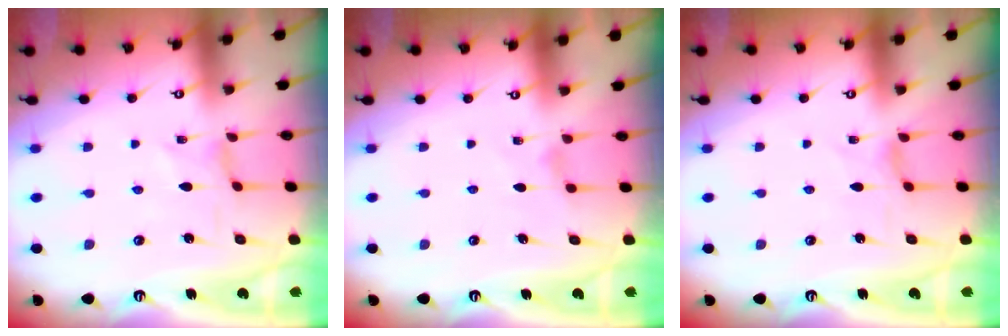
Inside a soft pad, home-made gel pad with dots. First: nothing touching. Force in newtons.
{"total": 2.1, "press": 2.1, "slide": 0.4}
{"total": 2.5, "press": 2.4, "slide": 0.4}